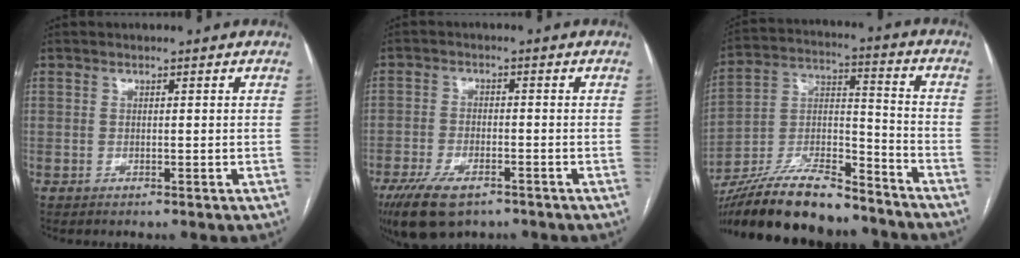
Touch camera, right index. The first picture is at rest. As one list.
[{"total": 8.7, "force": [-5.8, 3.4, 5.5], "torque": [-0.103, -0.014, -0.100]}, {"total": 21.5, "force": [-18.2, 4.7, 10.4], "torque": [-0.208, -0.003, -0.319]}]